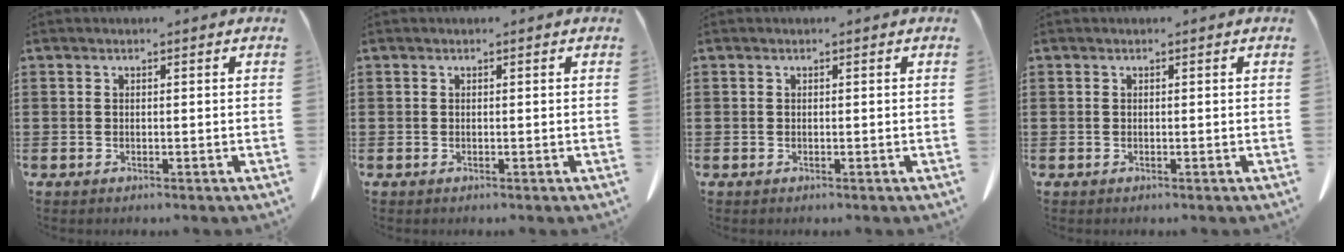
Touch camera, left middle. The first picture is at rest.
{"total": 0.0}
{"total": 0.0}
{"total": 0.0}